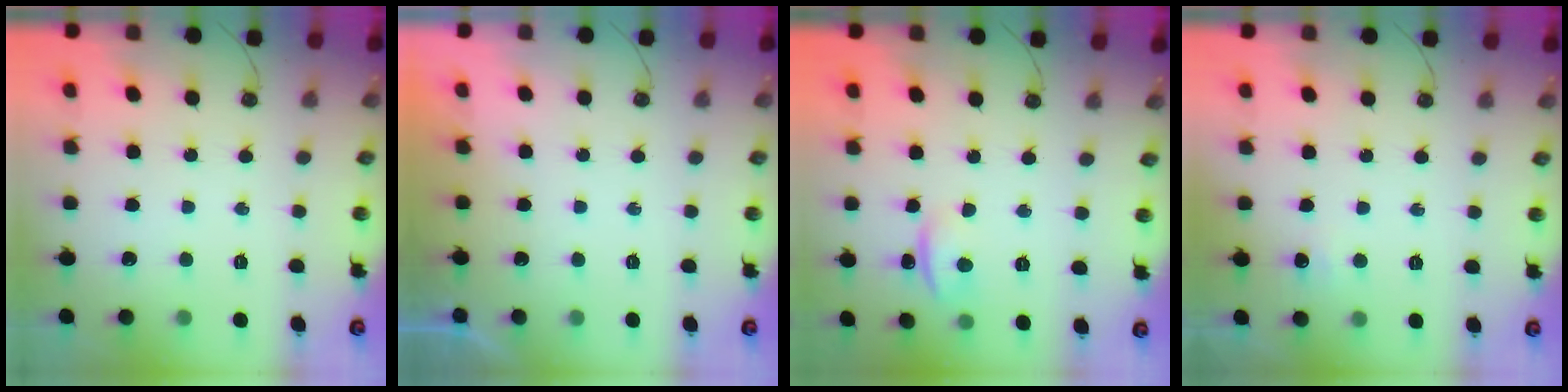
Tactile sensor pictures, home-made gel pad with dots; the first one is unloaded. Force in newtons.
{"total": 0.0}
{"total": 8.7, "press": 1.6, "slide": 8.5}
{"total": 3.7, "press": 3.7, "slide": 0.4}